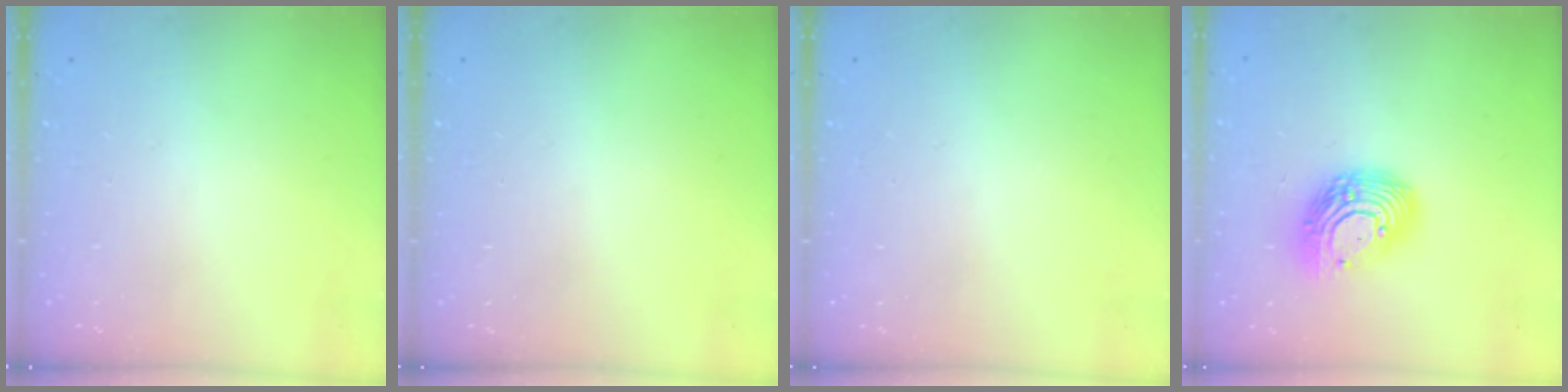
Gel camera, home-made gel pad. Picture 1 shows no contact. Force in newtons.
{"total": 0.0}
{"total": 0.0}
{"total": 15.3, "press": 15.3, "slide": 1.2}